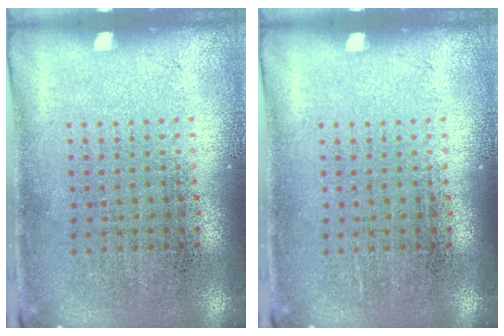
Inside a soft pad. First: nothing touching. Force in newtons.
{"total": 0.0}